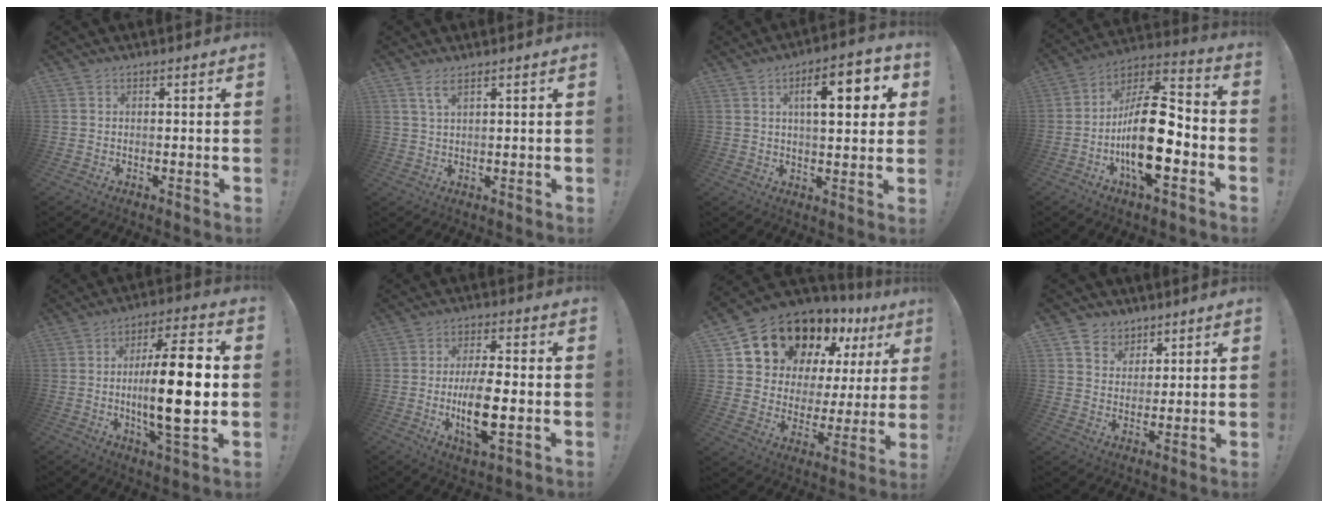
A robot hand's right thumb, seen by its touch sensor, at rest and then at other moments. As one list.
[{"total": 3.8, "force": [2.3, 0.9, 2.9], "torque": [-0.061, -0.002, 0.040]}, {"total": 11.7, "force": [3.6, 4.0, 10.4], "torque": [-0.152, 0.000, 0.051]}, {"total": 21.0, "force": [-5.2, 8.4, 18.6], "torque": [-0.344, 0.026, -0.081]}, {"total": 19.2, "force": [-1.0, 4.7, 18.6], "torque": [-0.308, -0.004, -0.023]}, {"total": 11.5, "force": [-2.0, 3.4, 10.8], "torque": [-0.205, -0.005, -0.038]}, {"total": 14.9, "force": [12.2, 7.3, 4.6], "torque": [-0.073, -0.102, 0.228]}, {"total": 6.4, "force": [4.1, 5.0, 0.4], "torque": [-0.012, -0.033, 0.082]}]